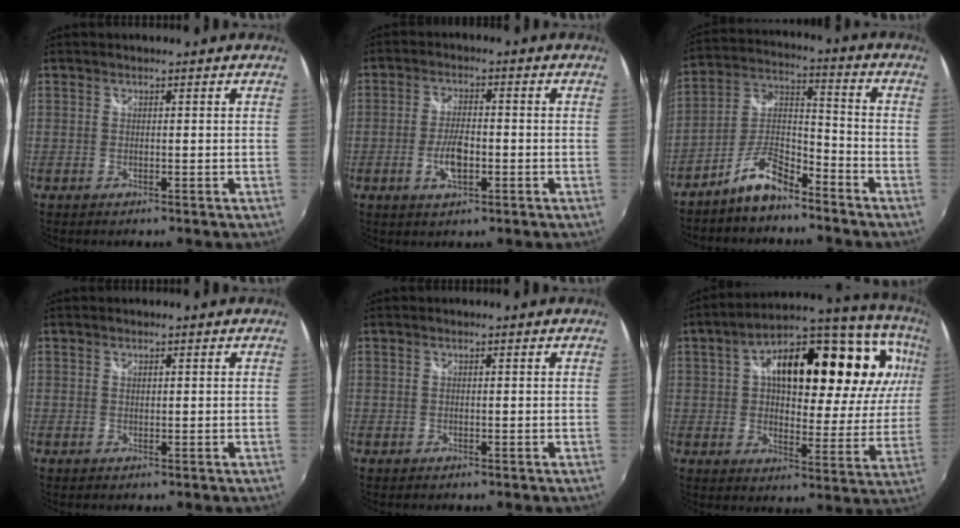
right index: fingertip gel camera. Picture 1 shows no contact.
{"total": 6.0, "force": [-1.8, 2.5, 5.1], "torque": [-0.104, -0.001, -0.032]}
{"total": 8.9, "force": [-6.9, 2.7, 4.9], "torque": [-0.118, 0.029, -0.131]}
{"total": 0.7, "force": [0.4, 0.4, 0.4], "torque": [-0.005, 0.001, 0.007]}
{"total": 0.0}
{"total": 29.6, "force": [11.0, 15.0, 23.0], "torque": [-0.380, 0.086, 0.184]}